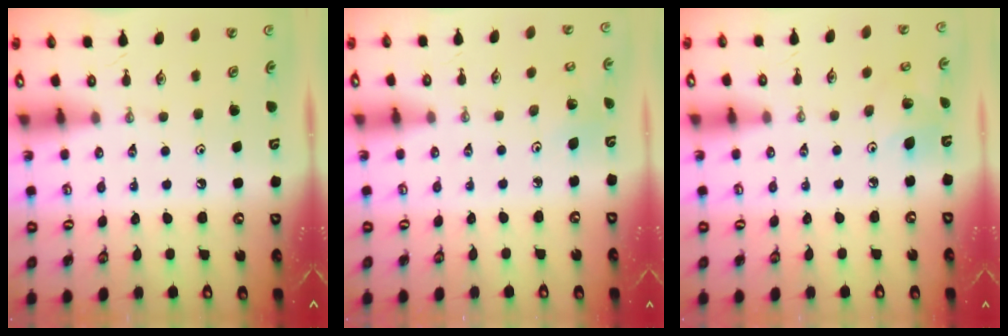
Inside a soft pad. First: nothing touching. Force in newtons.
{"total": 3.7, "press": 3.6, "slide": 0.8}
{"total": 6.6, "press": 6.4, "slide": 1.6}